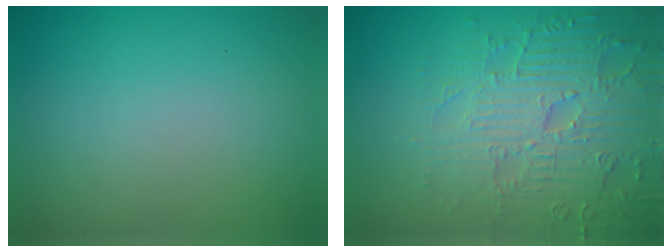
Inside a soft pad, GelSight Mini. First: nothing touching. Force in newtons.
{"total": 6.1, "press": 5.2, "slide": 3.1}